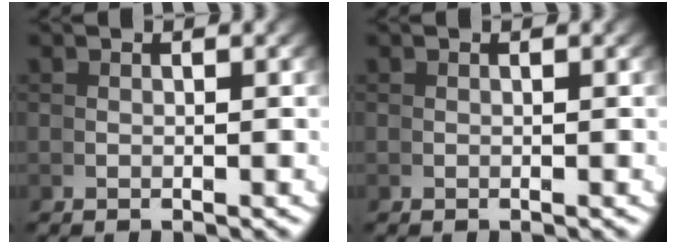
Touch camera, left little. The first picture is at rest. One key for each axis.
{"total": 0.0}